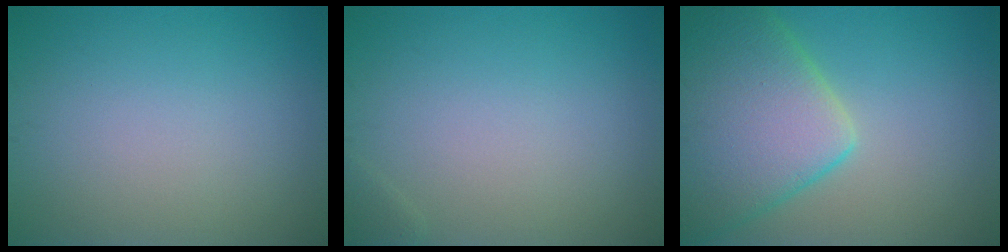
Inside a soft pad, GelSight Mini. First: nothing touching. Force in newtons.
{"total": 0.6, "press": 0.5, "slide": 0.1}
{"total": 10.1, "press": 10.1, "slide": 0.6}